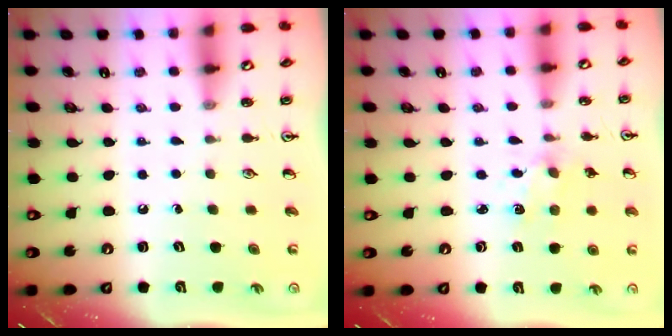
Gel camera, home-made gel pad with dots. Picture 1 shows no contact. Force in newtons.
{"total": 1.6, "press": 1.6, "slide": 0.5}